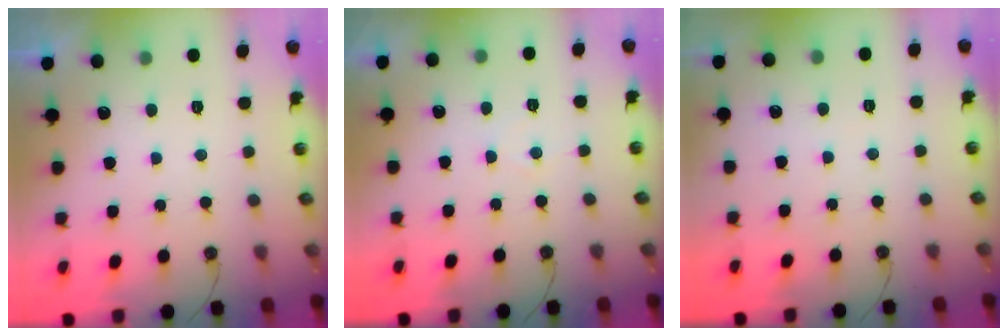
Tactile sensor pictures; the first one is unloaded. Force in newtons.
{"total": 3.5, "press": 3.5, "slide": 0.5}
{"total": 3.0, "press": 2.9, "slide": 0.4}